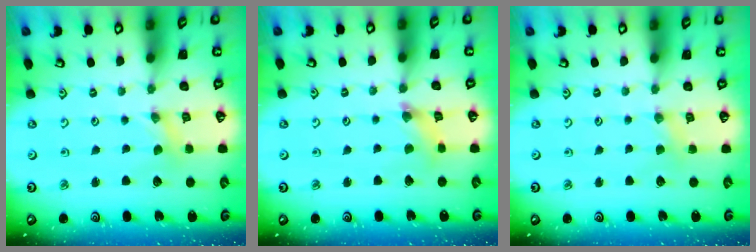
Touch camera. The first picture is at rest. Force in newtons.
{"total": 2.5, "press": 2.4, "slide": 0.4}
{"total": 2.8, "press": 2.7, "slide": 0.5}